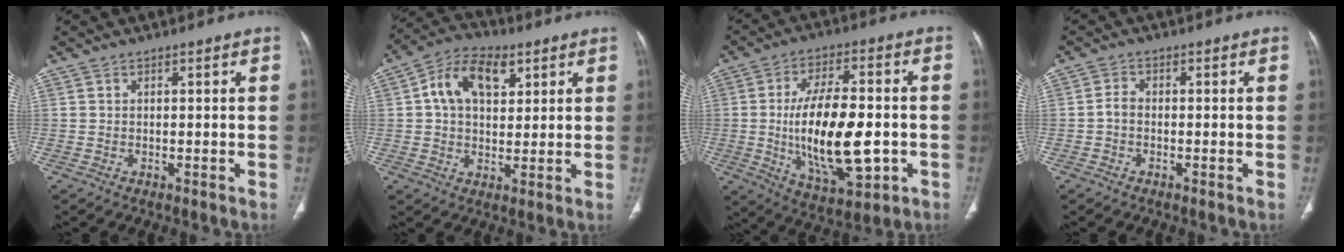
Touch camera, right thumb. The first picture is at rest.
{"total": 11.7, "force": [4.1, 7.5, 8.0], "torque": [-0.113, 0.009, 0.064]}
{"total": 19.4, "force": [-2.6, 8.7, 17.1], "torque": [-0.280, 0.007, -0.030]}
{"total": 1.9, "force": [-0.6, 1.2, 1.3], "torque": [-0.023, 0.007, -0.018]}